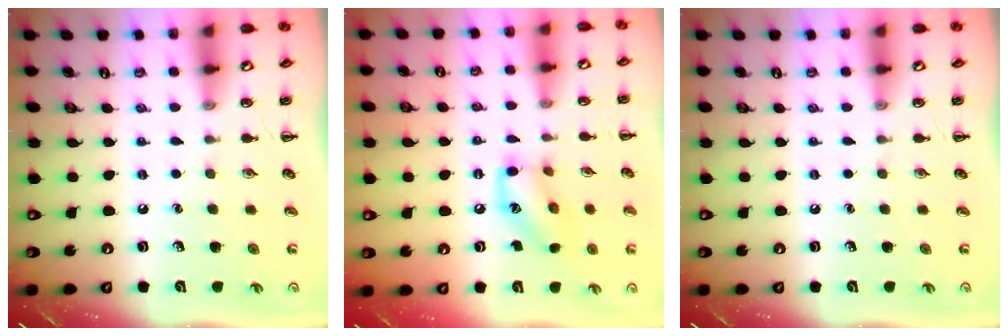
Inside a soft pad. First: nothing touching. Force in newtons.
{"total": 11.2, "press": 11.2, "slide": 0.9}
{"total": 0.0}